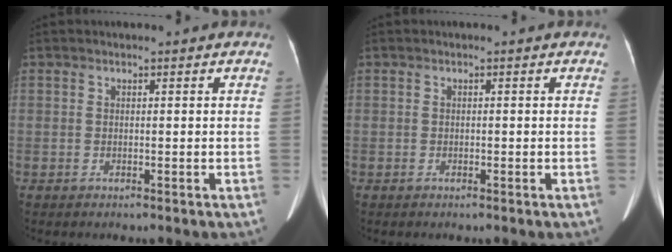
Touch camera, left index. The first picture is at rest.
{"total": 0.0}